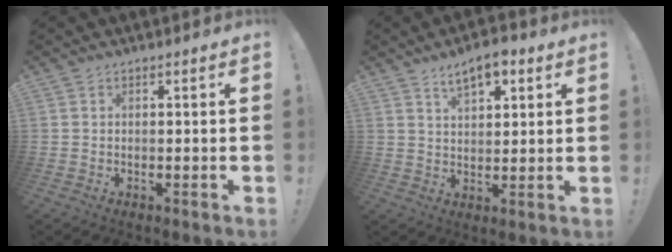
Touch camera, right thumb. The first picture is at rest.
{"total": 7.2, "force": [4.7, 3.4, 4.4], "torque": [-0.062, -0.016, 0.082]}